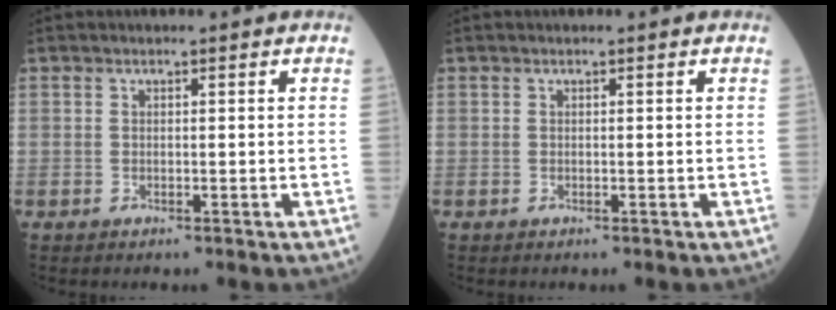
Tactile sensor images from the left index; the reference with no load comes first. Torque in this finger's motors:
{"motor_torque": [0.00, 0.00, 0.00, 0.00]}